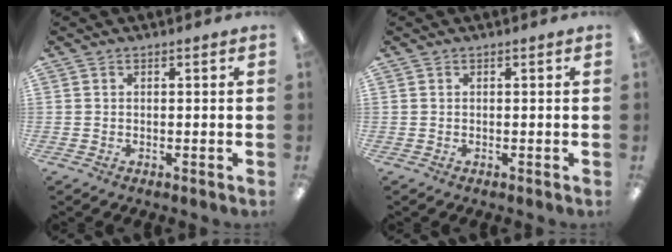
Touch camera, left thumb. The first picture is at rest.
{"total": 0.0}